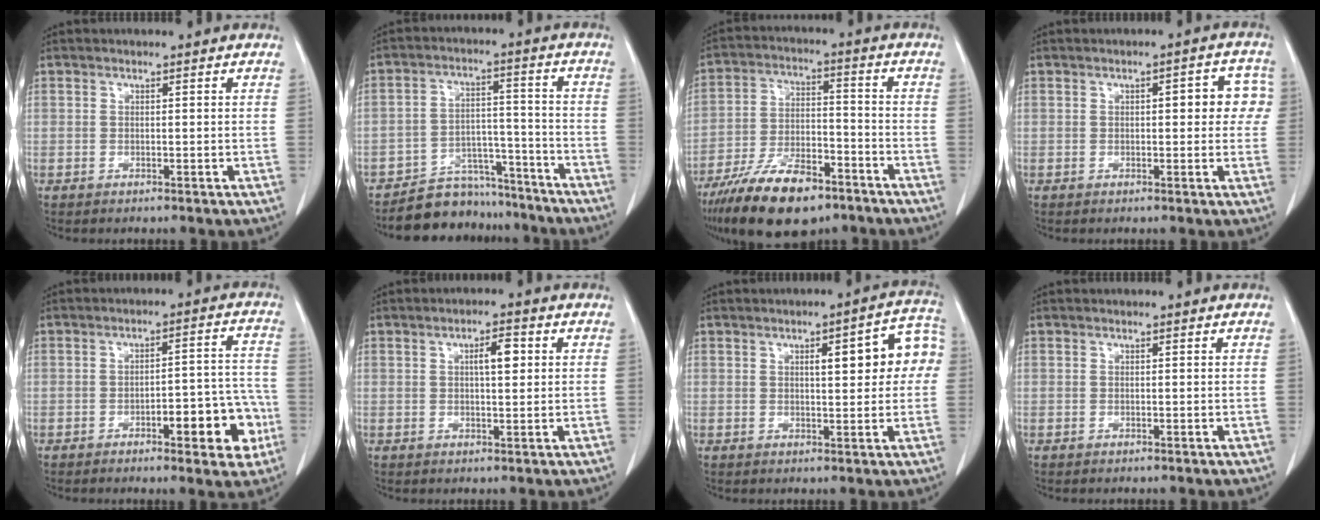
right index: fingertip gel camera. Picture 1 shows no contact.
{"total": 10.0, "force": [-9.1, 4.2, 0.5], "torque": [0.011, 0.047, -0.145]}
{"total": 14.9, "force": [-10.3, 5.3, 9.3], "torque": [-0.175, -0.010, -0.181]}
{"total": 5.7, "force": [0.8, 2.3, 5.2], "torque": [-0.048, 0.024, 0.005]}
{"total": 9.5, "force": [-3.9, 2.8, 8.1], "torque": [-0.094, 0.027, -0.047]}
{"total": 3.6, "force": [0.9, 1.0, 3.4], "torque": [-0.056, 0.007, 0.014]}
{"total": 9.2, "force": [1.7, 2.5, 8.7], "torque": [-0.107, 0.031, 0.019]}
{"total": 0.0}